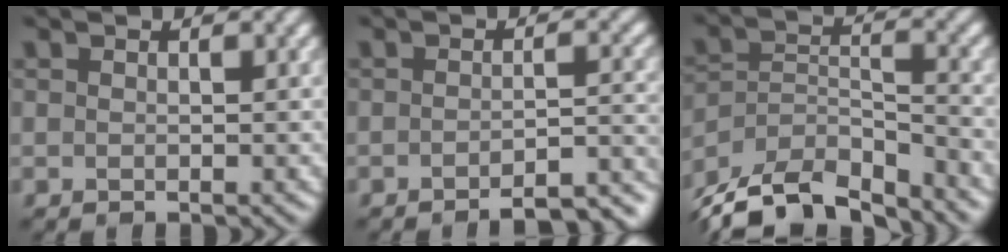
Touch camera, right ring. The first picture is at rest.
{"total": 5.9, "force": [-4.7, 1.3, 3.2], "torque": [-0.033, 0.010, -0.053]}
{"total": 10.6, "force": [-9.2, 3.4, 4.1], "torque": [-0.079, -0.014, -0.153]}